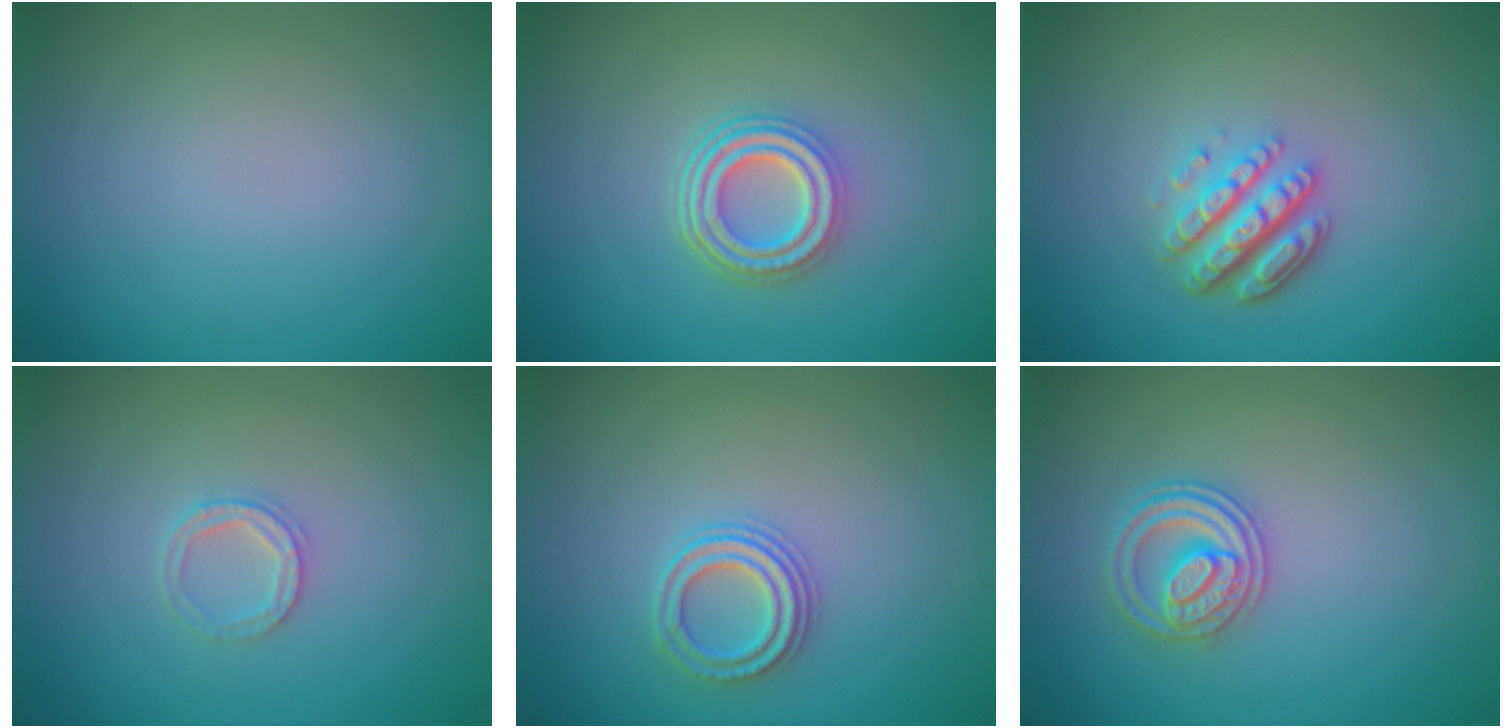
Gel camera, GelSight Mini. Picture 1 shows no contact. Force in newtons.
{"total": 4.8, "press": 3.5, "slide": 3.3}
{"total": 4.8, "press": 3.4, "slide": 3.4}
{"total": 1.6, "press": 1.6, "slide": 0.2}
{"total": 2.3, "press": 2.2, "slide": 0.8}
{"total": 2.7, "press": 2.6, "slide": 0.3}